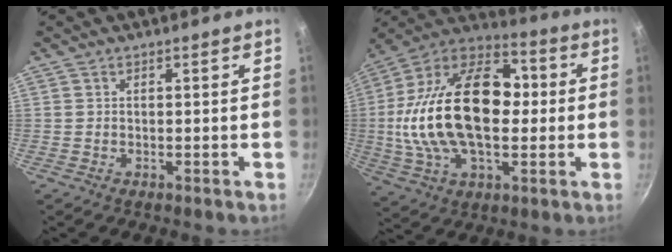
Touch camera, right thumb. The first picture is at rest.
{"total": 27.9, "force": [0.4, 16.5, 22.5], "torque": [-0.394, 0.037, -0.007]}